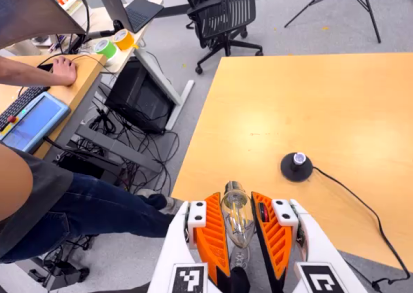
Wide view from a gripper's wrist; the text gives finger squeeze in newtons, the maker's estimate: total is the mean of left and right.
{"total": 13.0, "left": 14.1, "right": 11.9}